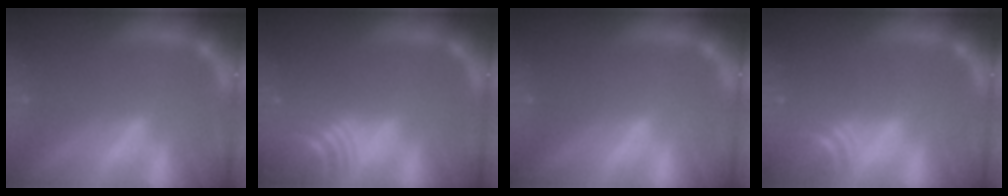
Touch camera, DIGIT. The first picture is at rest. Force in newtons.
{"total": 9.1}
{"total": 0.0}
{"total": 4.5}